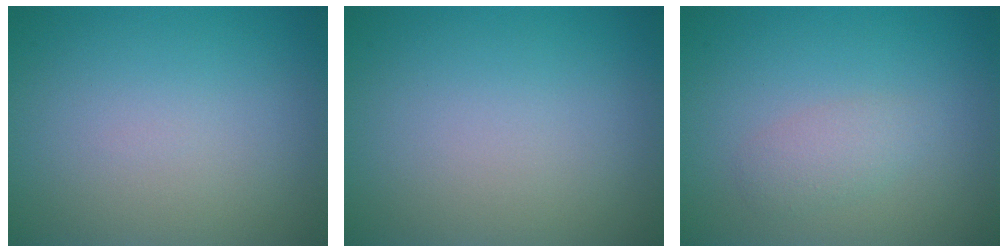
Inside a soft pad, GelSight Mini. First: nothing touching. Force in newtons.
{"total": 0.0}
{"total": 1.8, "press": 1.8, "slide": 0.0}